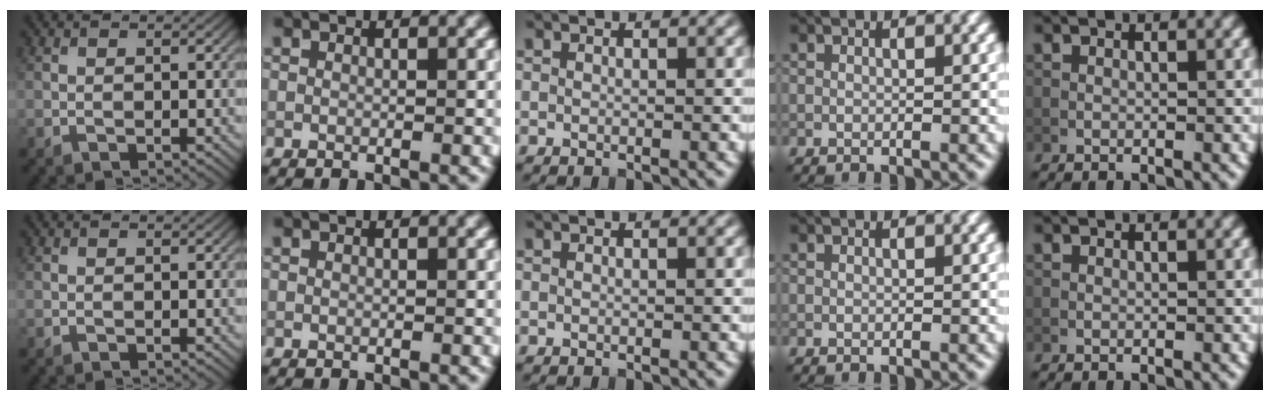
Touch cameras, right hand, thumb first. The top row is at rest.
{}